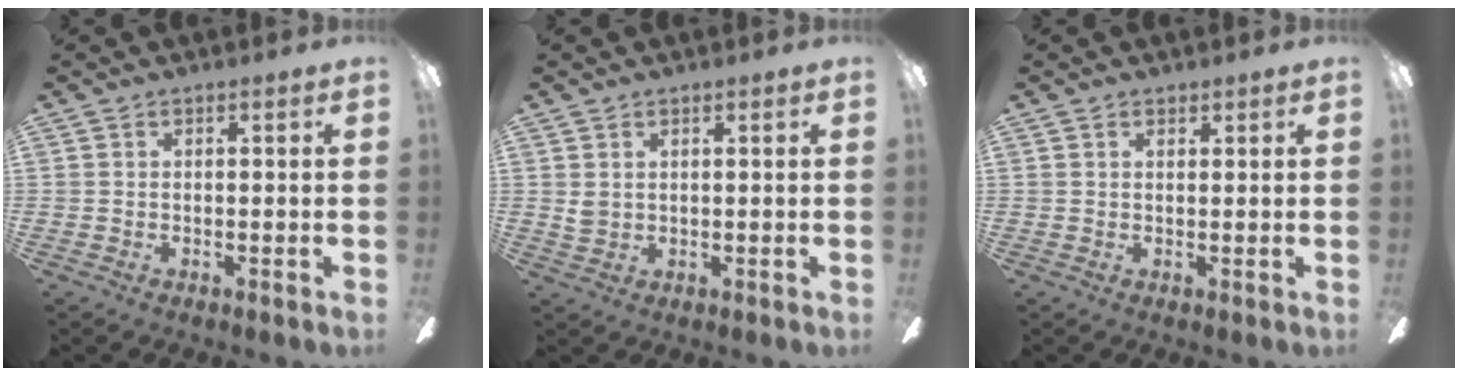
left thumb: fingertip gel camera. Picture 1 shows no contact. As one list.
[{"total": 1.9, "force": [0.1, 1.5, 1.1], "torque": [-0.024, 0.005, 0.001]}, {"total": 1.0, "force": [0.8, 0.5, 0.3], "torque": [0.002, -0.002, 0.013]}]